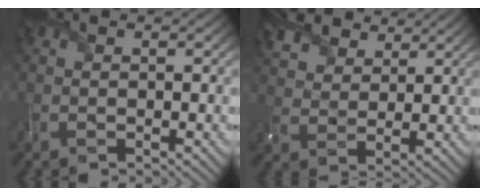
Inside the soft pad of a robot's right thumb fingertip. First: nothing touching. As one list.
[{"total": 6.9, "force": [5.1, 3.5, 3.2], "torque": [-0.093, 0.015, 0.100]}]